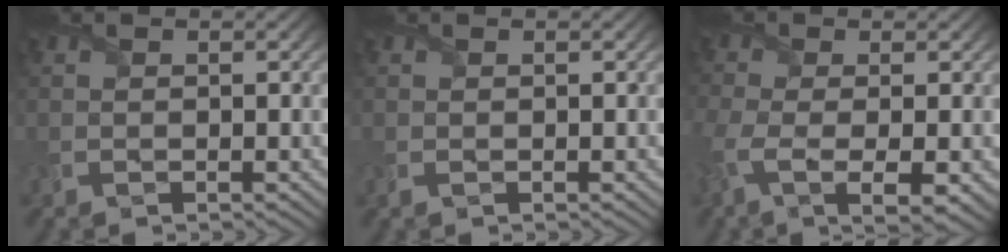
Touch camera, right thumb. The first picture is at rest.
{"total": 0.0}
{"total": 7.1, "force": [-2.4, 2.8, 6.1], "torque": [-0.153, -0.020, -0.039]}